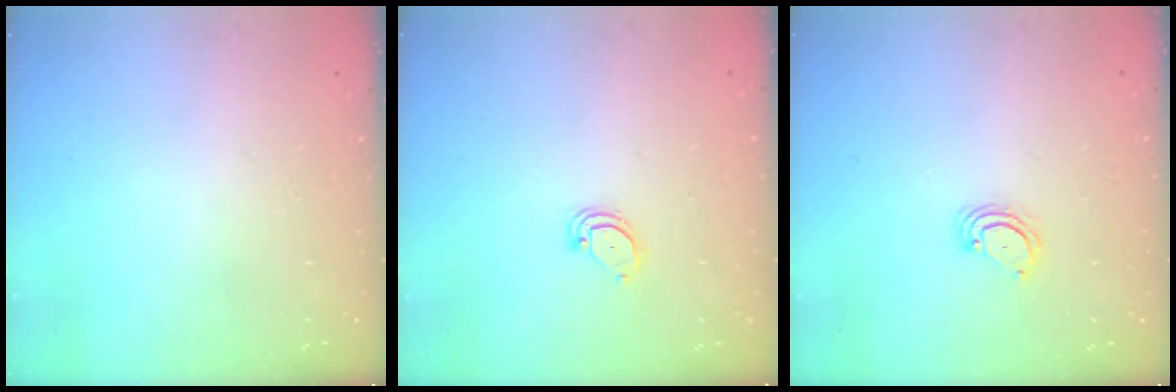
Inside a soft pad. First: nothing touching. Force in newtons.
{"total": 2.9, "press": 2.9, "slide": 0.2}
{"total": 2.3, "press": 2.3, "slide": 0.2}